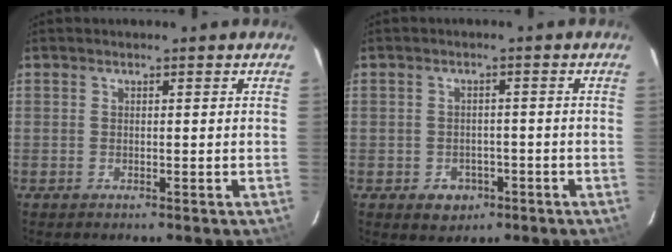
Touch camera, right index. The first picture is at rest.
{"total": 4.4, "force": [-2.1, 3.7, 1.2], "torque": [-0.030, 0.010, -0.018]}